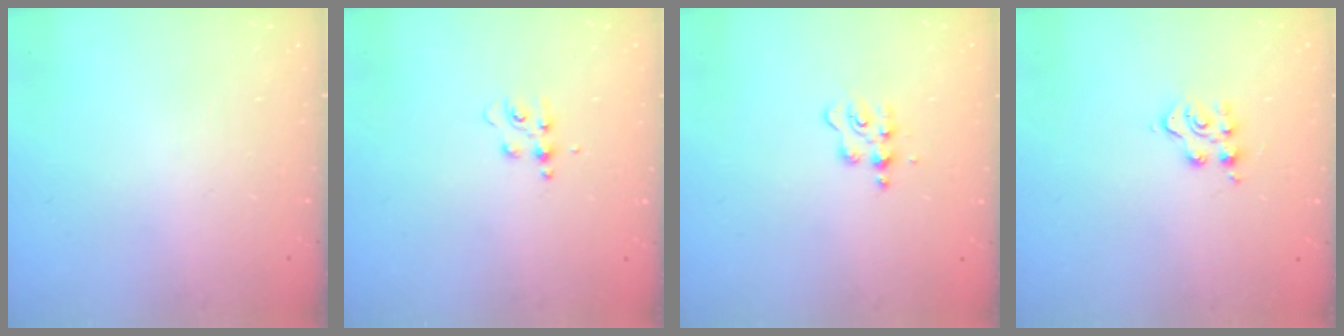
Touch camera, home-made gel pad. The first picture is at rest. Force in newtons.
{"total": 4.9, "press": 4.8, "slide": 0.5}
{"total": 4.8, "press": 4.7, "slide": 0.8}
{"total": 4.4, "press": 4.4, "slide": 0.3}